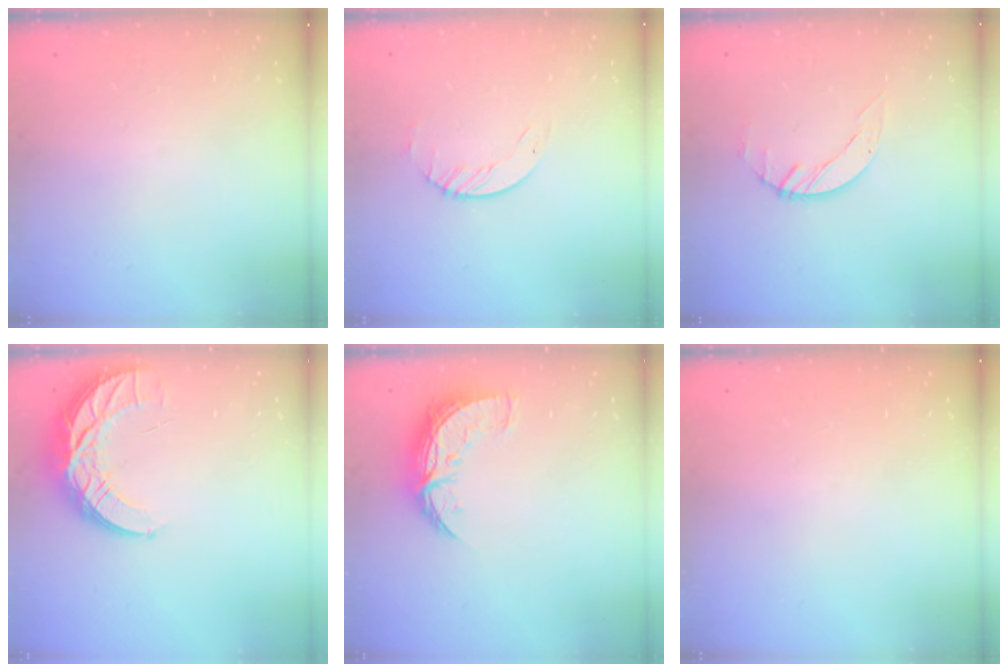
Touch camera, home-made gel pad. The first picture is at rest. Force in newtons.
{"total": 1.7, "press": 1.7, "slide": 0.2}
{"total": 2.9, "press": 2.8, "slide": 0.3}
{"total": 11.6, "press": 11.6, "slide": 0.9}
{"total": 8.9, "press": 8.9, "slide": 0.6}
{"total": 0.0}